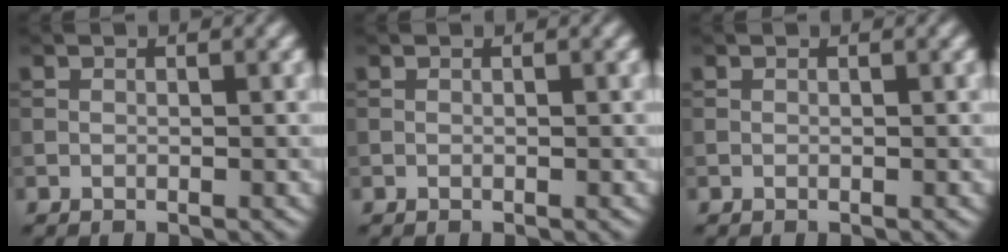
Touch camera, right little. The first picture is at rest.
{"total": 0.0}
{"total": 0.0}